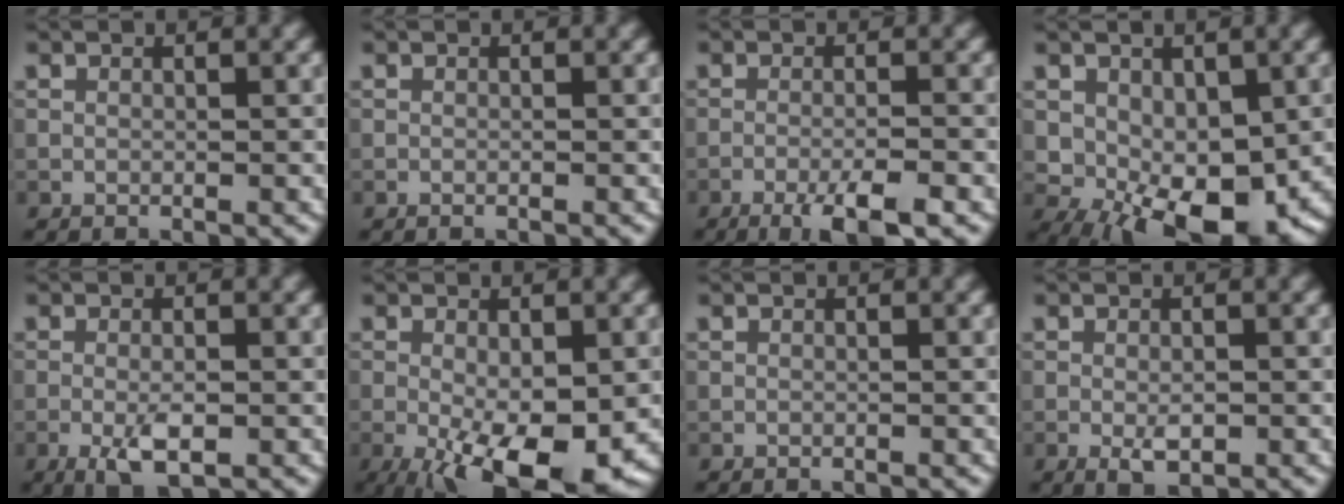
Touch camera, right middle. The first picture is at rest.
{"total": 0.0}
{"total": 4.4, "force": [-2.6, 0.7, 3.5], "torque": [-0.058, 0.003, -0.046]}
{"total": 8.0, "force": [-1.6, 4.7, 6.3], "torque": [-0.098, -0.008, -0.025]}
{"total": 3.4, "force": [-1.2, 1.1, 2.9], "torque": [-0.057, -0.007, -0.022]}
{"total": 10.0, "force": [-3.4, 4.0, 8.5], "torque": [-0.147, -0.030, -0.038]}
{"total": 0.0}
{"total": 2.1, "force": [-0.6, 1.0, 1.8], "torque": [-0.031, -0.004, -0.007]}